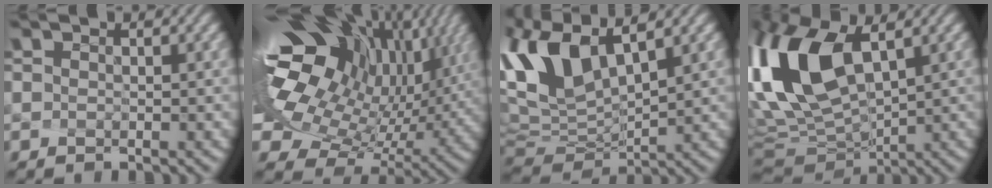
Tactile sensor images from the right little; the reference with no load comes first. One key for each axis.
{"total": 16.6, "fx": 5.1, "fy": 9.6, "fz": 12.5, "tx": -0.254, "ty": -0.012, "tz": 0.148}
{"total": 8.6, "fx": 4.9, "fy": 3.1, "fz": 6.3, "tx": -0.178, "ty": -0.008, "tz": 0.127}
{"total": 11.2, "fx": 2.9, "fy": 5.5, "fz": 9.3, "tx": -0.245, "ty": -0.012, "tz": 0.081}